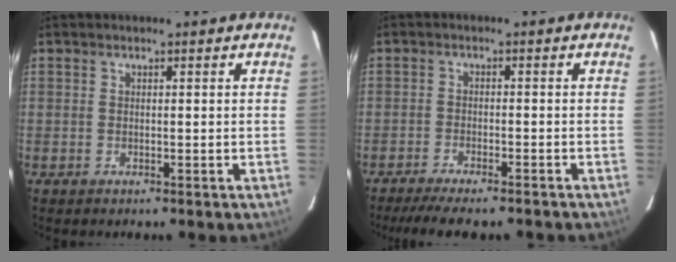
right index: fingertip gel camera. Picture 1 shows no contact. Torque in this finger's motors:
{"motor_torque": [1.07, -1.07, 0.37, 0.09]}